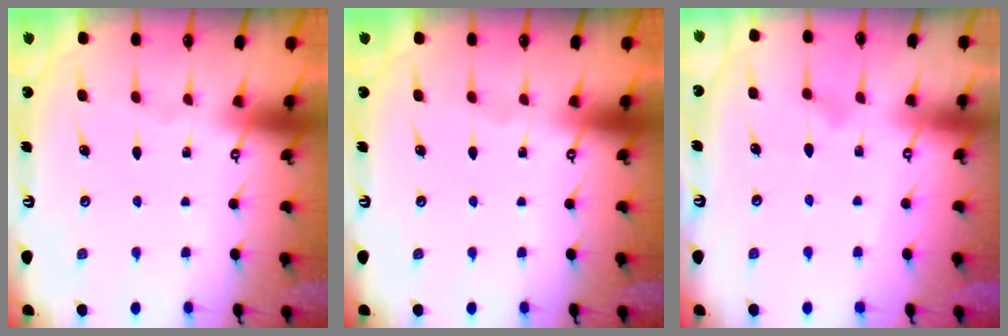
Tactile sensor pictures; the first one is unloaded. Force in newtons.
{"total": 0.0}
{"total": 7.0, "press": 7.0, "slide": 0.3}